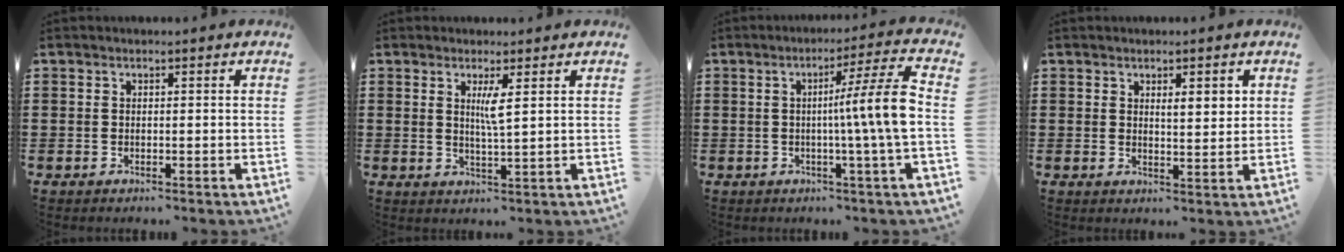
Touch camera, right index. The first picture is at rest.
{"total": 3.0, "force": [1.1, 0.0, 2.8], "torque": [-0.059, -0.004, 0.016]}
{"total": 10.1, "force": [-0.2, -0.3, 10.1], "torque": [-0.164, -0.011, -0.013]}
{"total": 3.0, "force": [1.2, 1.0, 2.5], "torque": [-0.035, -0.001, 0.015]}